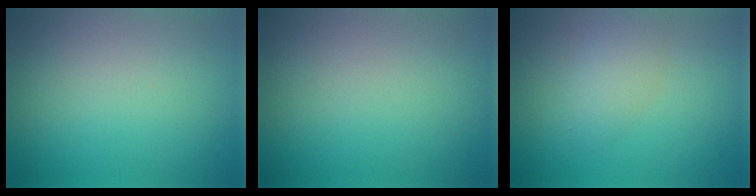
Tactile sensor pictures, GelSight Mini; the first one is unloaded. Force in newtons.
{"total": 0.0}
{"total": 2.3, "press": 2.3, "slide": 0.1}